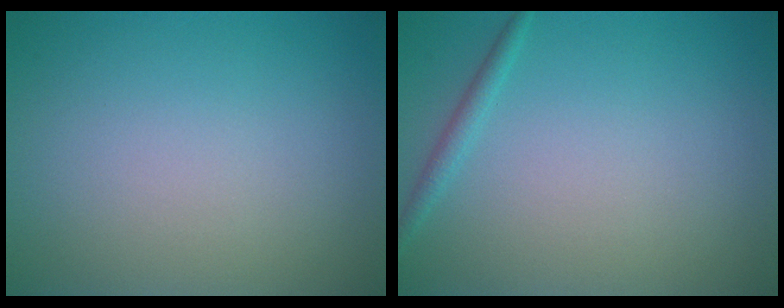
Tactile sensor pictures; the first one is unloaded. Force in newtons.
{"total": 1.1, "press": 1.1, "slide": 0.1}